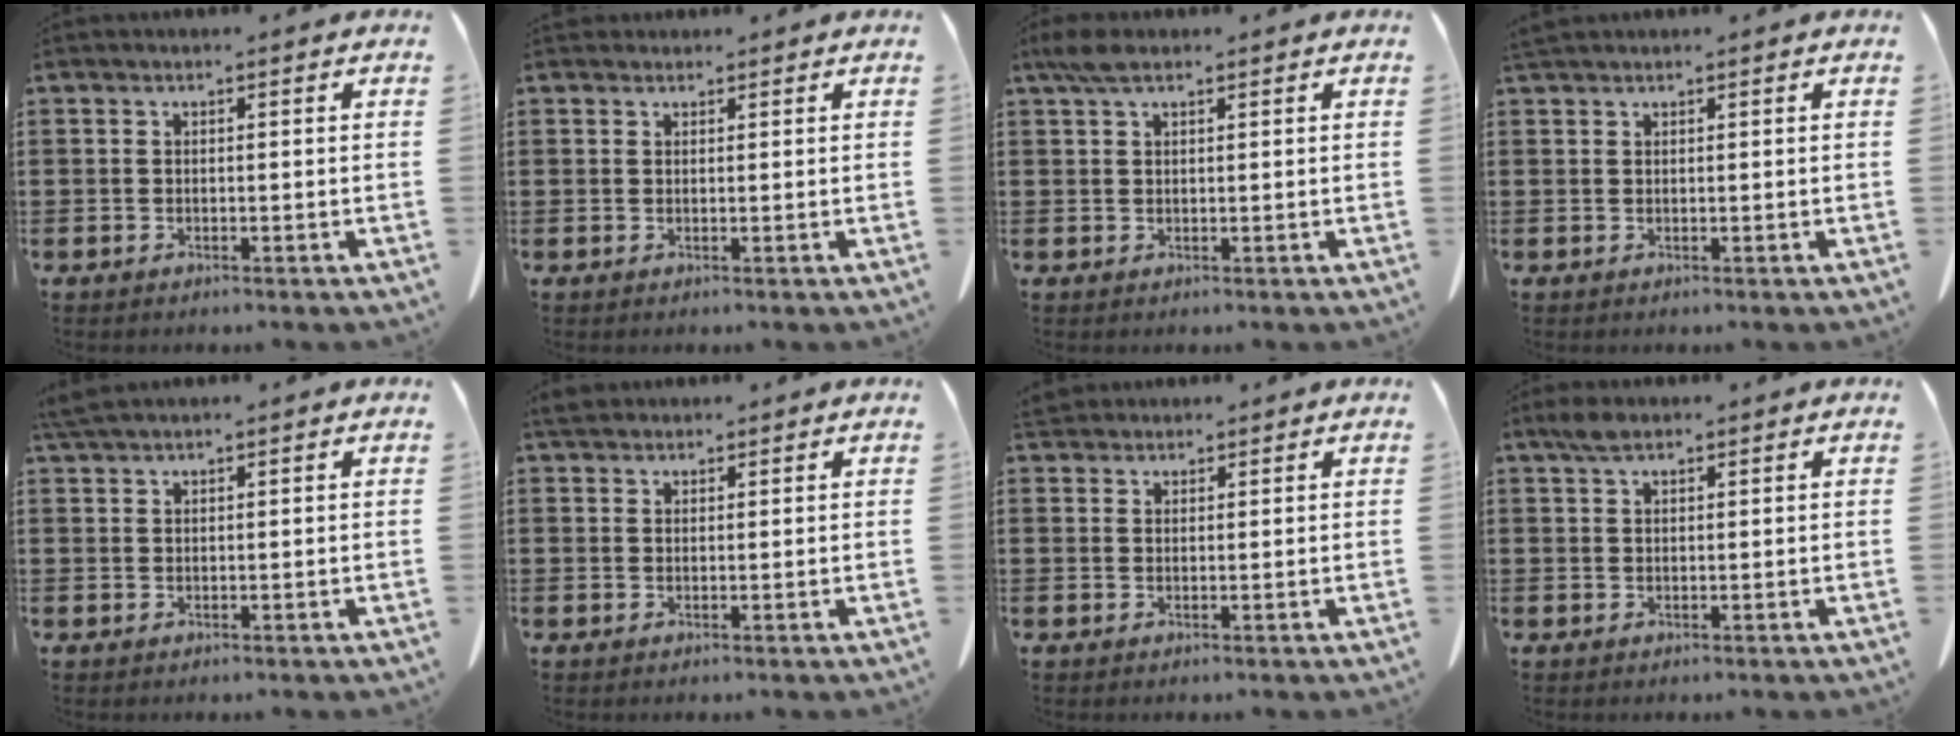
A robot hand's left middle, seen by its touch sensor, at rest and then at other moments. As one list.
[{"total": 1.1, "force": [1.0, 0.5, 0.1], "torque": [-0.004, 0.001, 0.020]}, {"total": 3.0, "force": [1.8, 1.2, 2.1], "torque": [-0.048, 0.005, 0.033]}, {"total": 1.0, "force": [1.0, 0.1, 0.3], "torque": [-0.009, 0.000, 0.020]}, {"total": 2.0, "force": [1.7, 0.1, 1.1], "torque": [-0.025, 0.000, 0.033]}, {"total": 2.2, "force": [1.8, 0.9, 0.8], "torque": [-0.023, 0.006, 0.036]}, {"total": 2.2, "force": [2.0, 0.8, 0.5], "torque": [-0.017, 0.003, 0.039]}, {"total": 2.4, "force": [1.7, 0.9, 1.5], "torque": [-0.034, 0.005, 0.030]}]